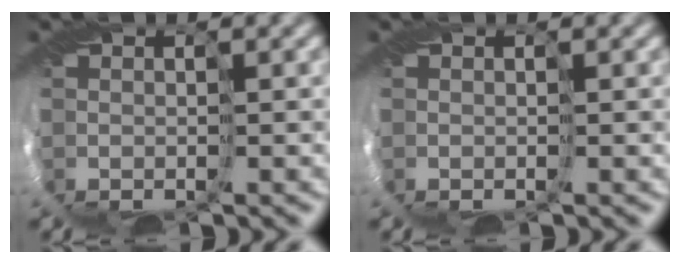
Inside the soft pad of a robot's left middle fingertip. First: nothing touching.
{"total": 0.0}